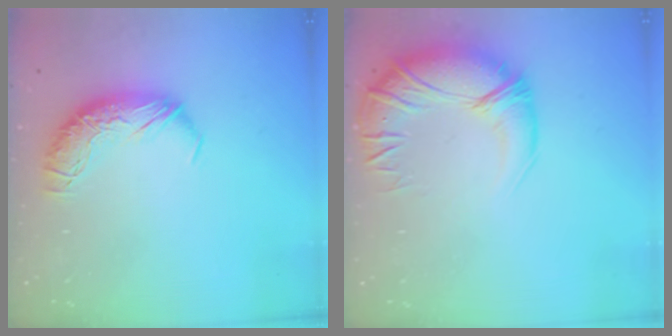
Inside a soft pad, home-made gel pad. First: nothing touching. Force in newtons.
{"total": 5.3, "press": 3.6, "slide": 3.9}